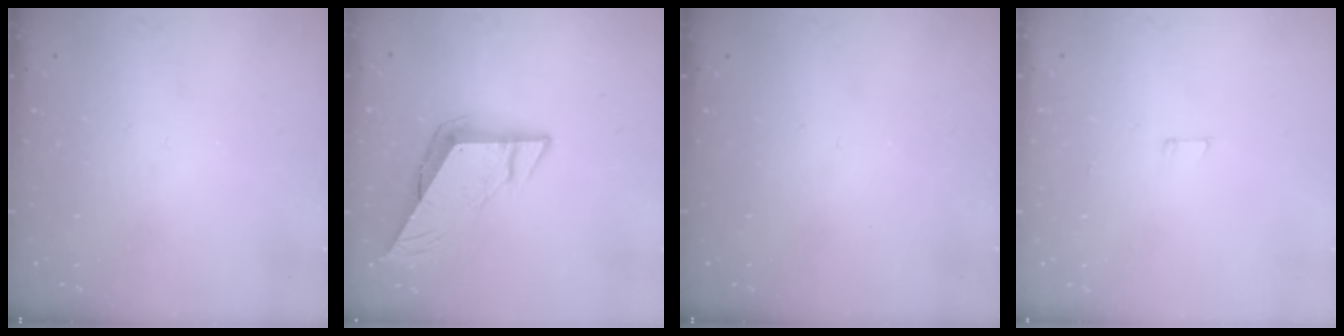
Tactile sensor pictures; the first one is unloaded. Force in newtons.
{"total": 9.4, "press": 9.3, "slide": 0.7}
{"total": 0.0}
{"total": 2.9, "press": 2.9, "slide": 0.2}